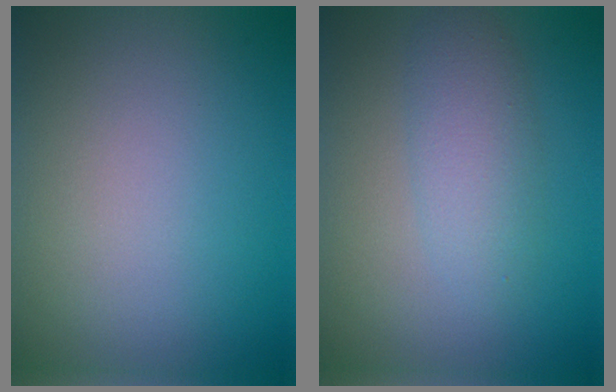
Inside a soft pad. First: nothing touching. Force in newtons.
{"total": 2.8, "press": 2.8, "slide": 0.1}